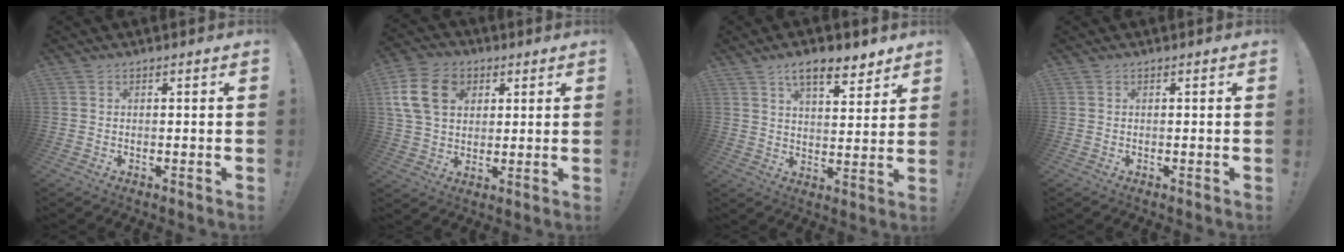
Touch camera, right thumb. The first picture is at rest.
{"total": 15.6, "force": [4.9, 11.6, 9.2], "torque": [-0.173, -0.012, 0.097]}
{"total": 9.8, "force": [6.8, 3.4, 6.1], "torque": [-0.088, -0.036, 0.120]}
{"total": 0.0}